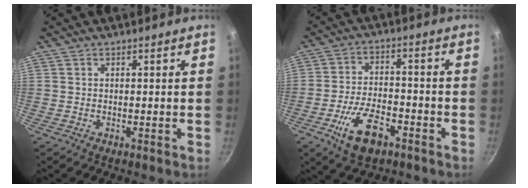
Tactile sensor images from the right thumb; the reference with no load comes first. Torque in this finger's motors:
{"motor_torque": [1.69, 1.18, 1.55, -1.01, 0.50]}